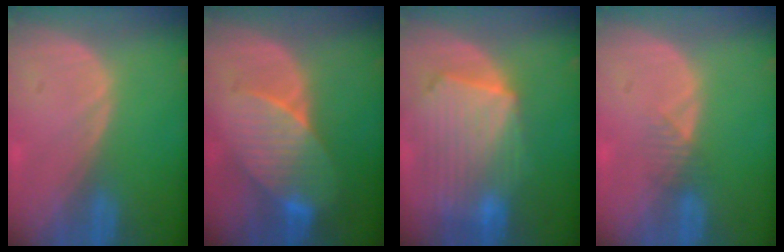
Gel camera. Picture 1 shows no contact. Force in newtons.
{"total": 7.5, "press": 7.3, "slide": 1.4}
{"total": 10.8, "press": 9.4, "slide": 5.2}
{"total": 1.9, "press": 1.6, "slide": 1.0}